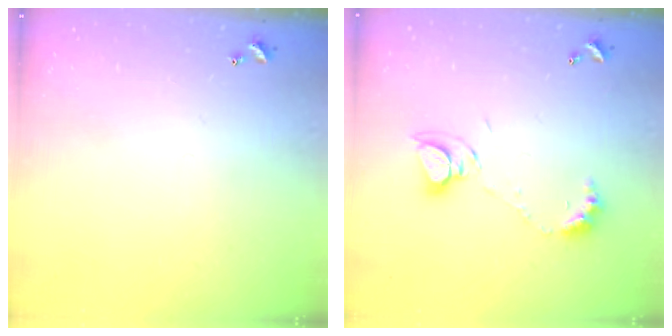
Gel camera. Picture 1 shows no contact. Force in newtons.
{"total": 8.3, "press": 8.2, "slide": 1.0}